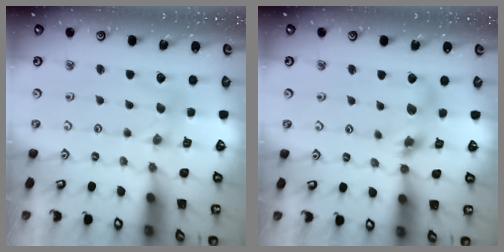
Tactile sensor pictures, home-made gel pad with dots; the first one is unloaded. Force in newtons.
{"total": 12.5, "press": 12.4, "slide": 1.7}